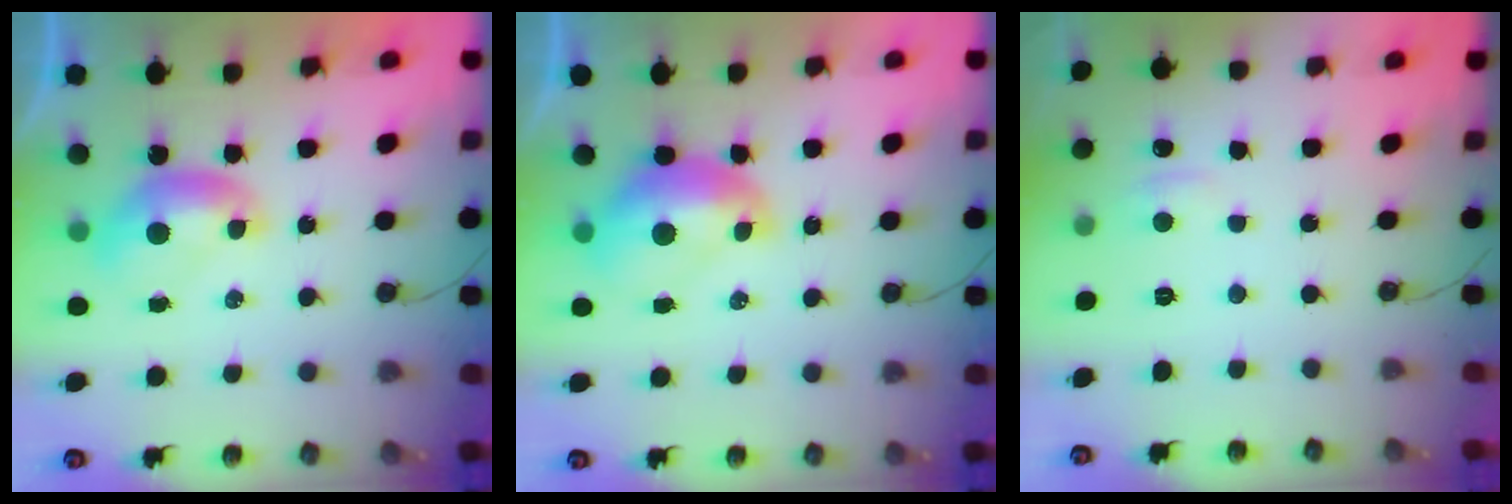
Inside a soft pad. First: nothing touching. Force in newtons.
{"total": 2.4, "press": 2.3, "slide": 0.7}
{"total": 2.3, "press": 2.2, "slide": 0.5}